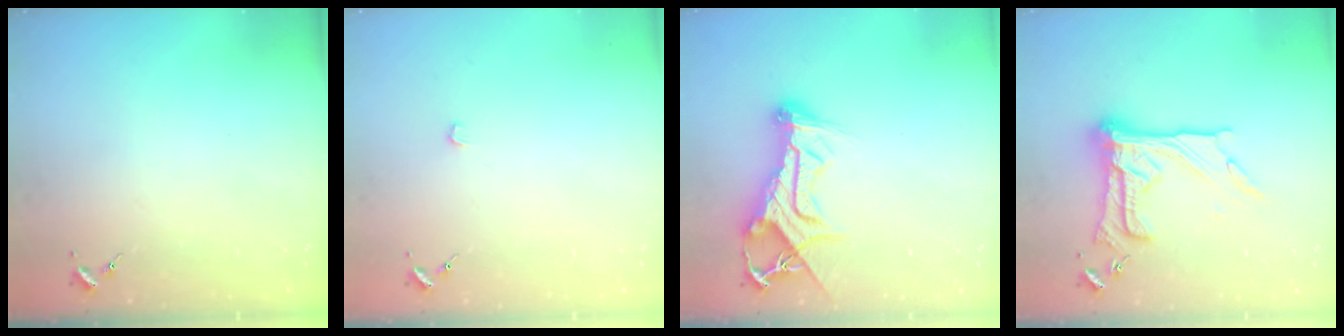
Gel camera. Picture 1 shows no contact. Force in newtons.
{"total": 0.8, "press": 0.8, "slide": 0.1}
{"total": 14.2, "press": 14.1, "slide": 1.5}
{"total": 23.4, "press": 23.2, "slide": 2.4}